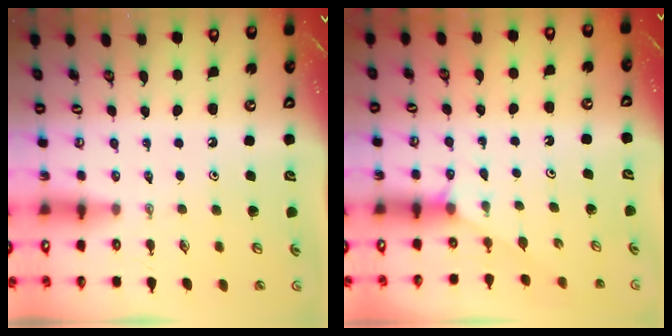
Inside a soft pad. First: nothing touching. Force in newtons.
{"total": 1.8, "press": 1.7, "slide": 0.3}